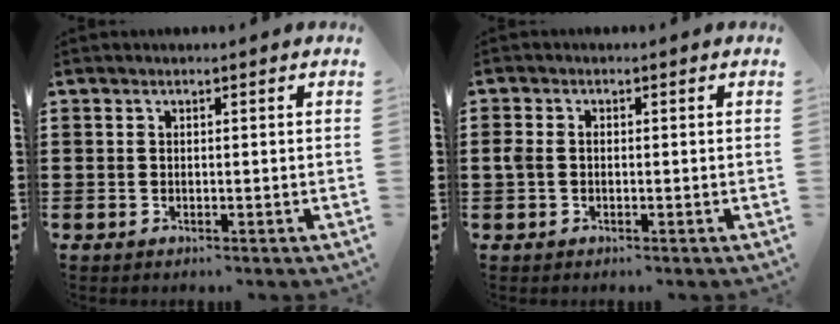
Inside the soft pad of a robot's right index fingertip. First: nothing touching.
{"total": 1.6, "force": [-0.2, 1.2, 1.1], "torque": [-0.029, 0.003, -0.006]}